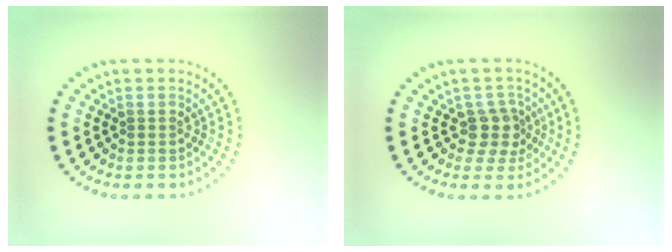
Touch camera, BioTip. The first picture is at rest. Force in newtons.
{"total": 2.5, "press": 2.0, "slide": 1.5}